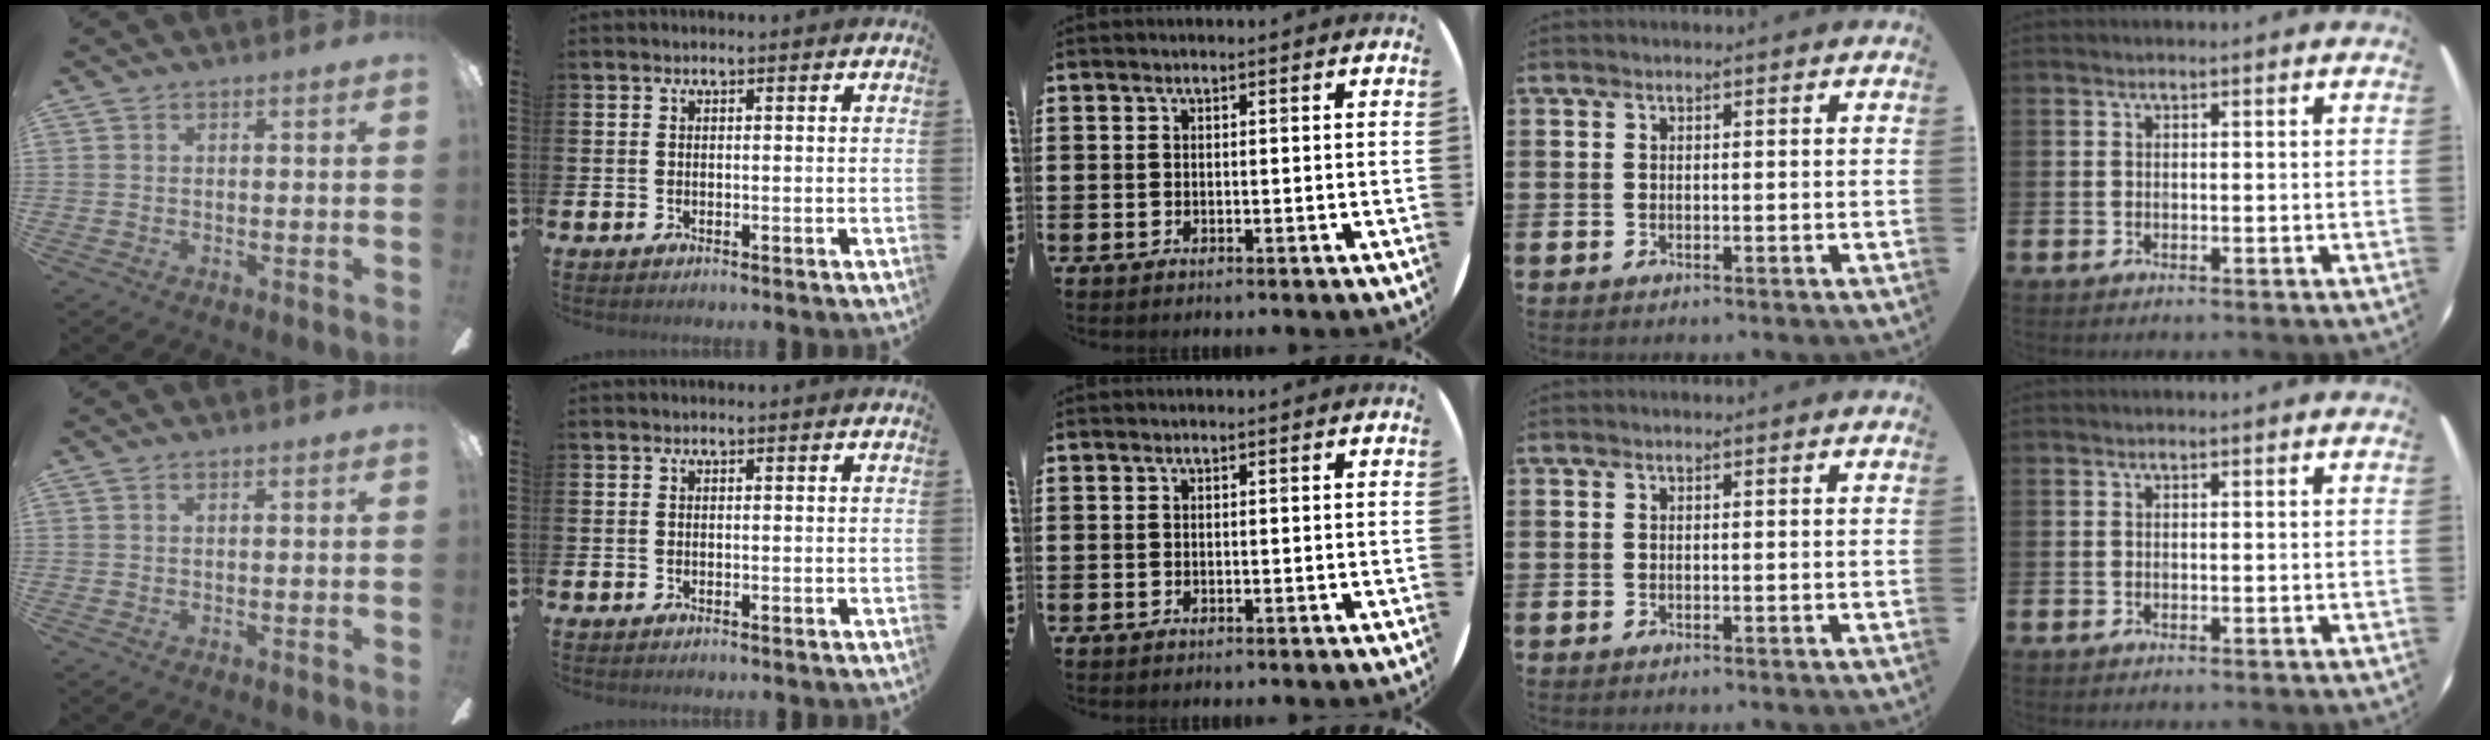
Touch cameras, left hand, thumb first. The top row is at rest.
{}